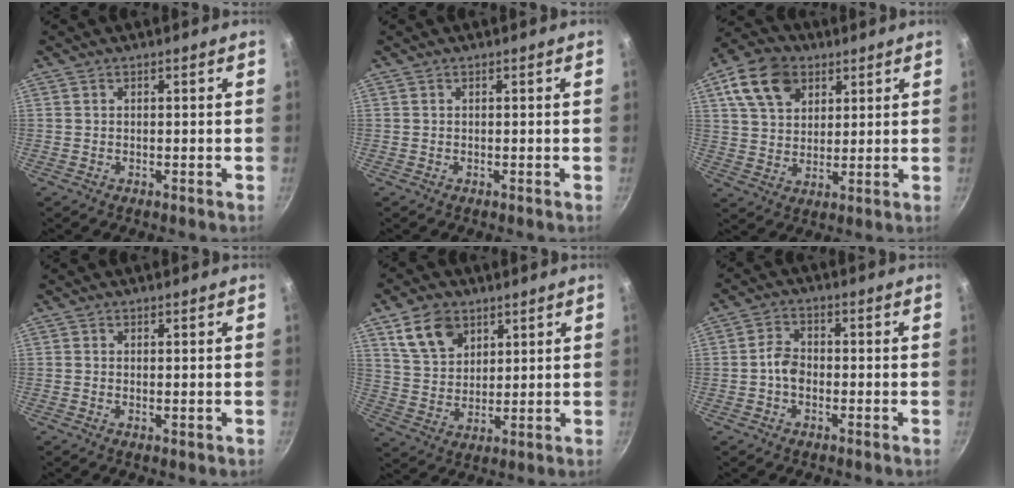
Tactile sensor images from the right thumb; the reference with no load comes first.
{"total": 0.0}
{"total": 12.5, "force": [5.8, 8.8, 6.9], "torque": [-0.102, -0.005, 0.101]}
{"total": 0.7, "force": [0.1, 0.3, 0.6], "torque": [-0.011, -0.003, 0.000]}
{"total": 10.0, "force": [5.4, 6.8, 5.0], "torque": [-0.069, -0.018, 0.107]}
{"total": 4.0, "force": [-0.9, 2.9, 2.5], "torque": [-0.034, 0.019, -0.023]}